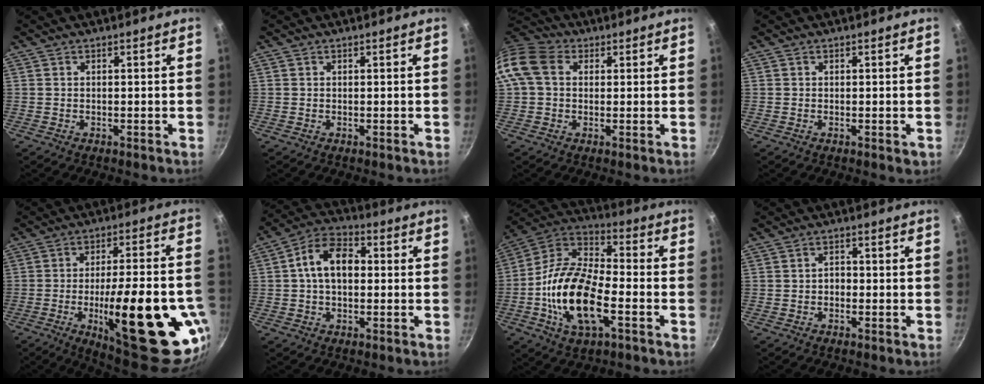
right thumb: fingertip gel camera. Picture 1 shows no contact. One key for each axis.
{"total": 0.0}
{"total": 11.0, "fx": 2.3, "fy": 8.5, "fz": 6.7, "tx": -0.123, "ty": 0.022, "tz": 0.024}
{"total": 0.8, "fx": -0.1, "fy": 0.4, "fz": 0.7, "tx": -0.008, "ty": -0.001, "tz": -0.002}
{"total": 29.1, "fx": -8.5, "fy": 9.5, "fz": 26.1, "tx": -0.332, "ty": 0.013, "tz": -0.106}
{"total": 10.5, "fx": 0.9, "fy": 6.9, "fz": 7.9, "tx": -0.109, "ty": 0.030, "tz": -0.001}
{"total": 19.4, "fx": -5.4, "fy": 9.1, "fz": 16.2, "tx": -0.302, "ty": 0.034, "tz": -0.117}
{"total": 2.2, "fx": -0.5, "fy": 1.7, "fz": 1.3, "tx": -0.010, "ty": 0.009, "tz": -0.010}